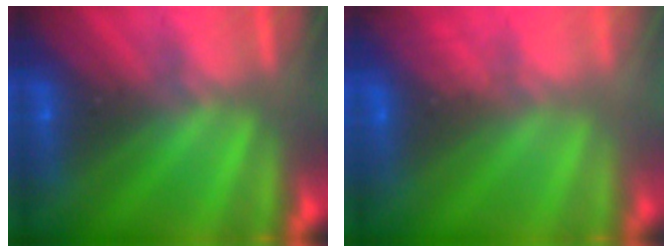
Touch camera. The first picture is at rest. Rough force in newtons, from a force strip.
{"total": 8.6}